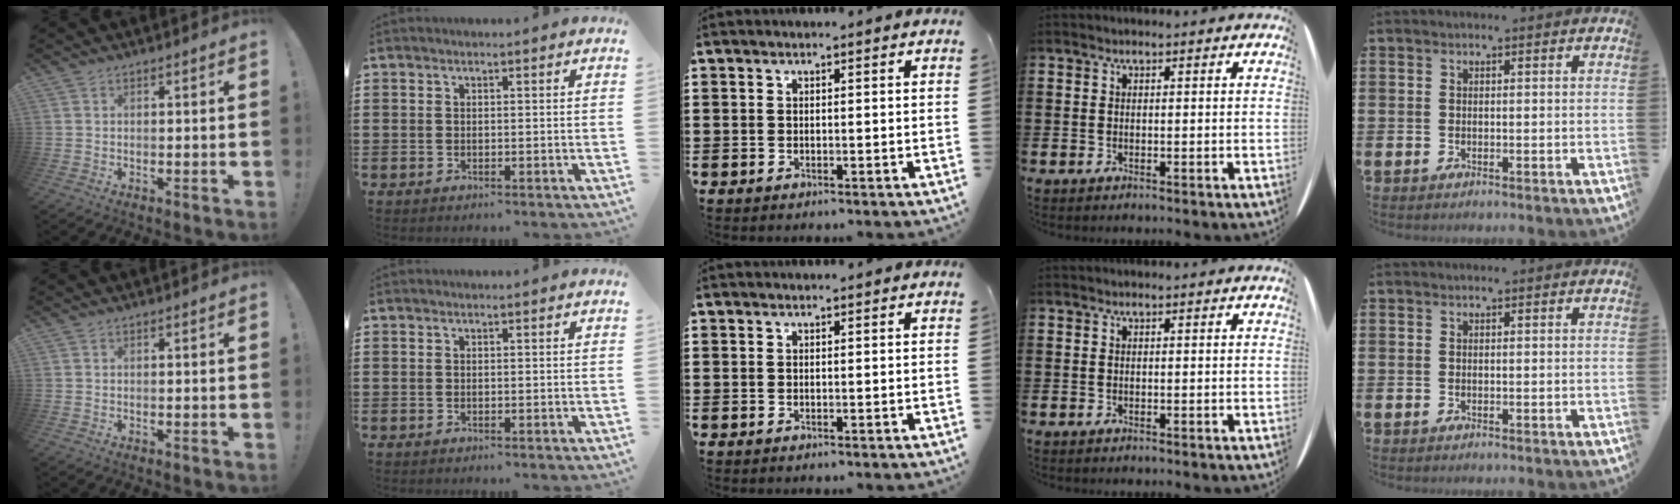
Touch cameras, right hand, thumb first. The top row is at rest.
{}